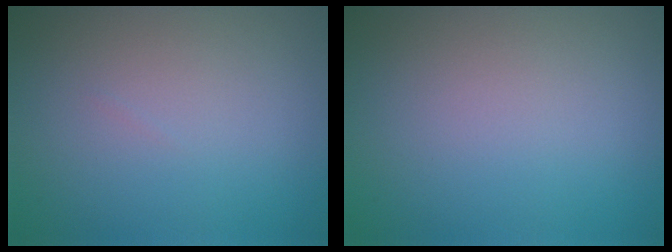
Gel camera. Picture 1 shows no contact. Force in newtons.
{"total": 0.0}